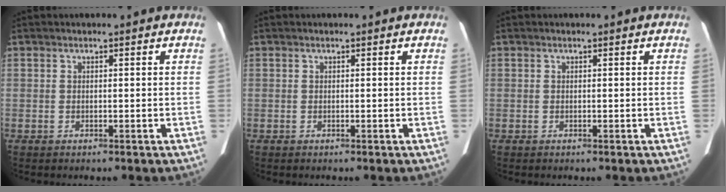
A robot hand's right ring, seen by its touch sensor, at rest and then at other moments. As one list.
[{"total": 0.0}, {"total": 0.0}]